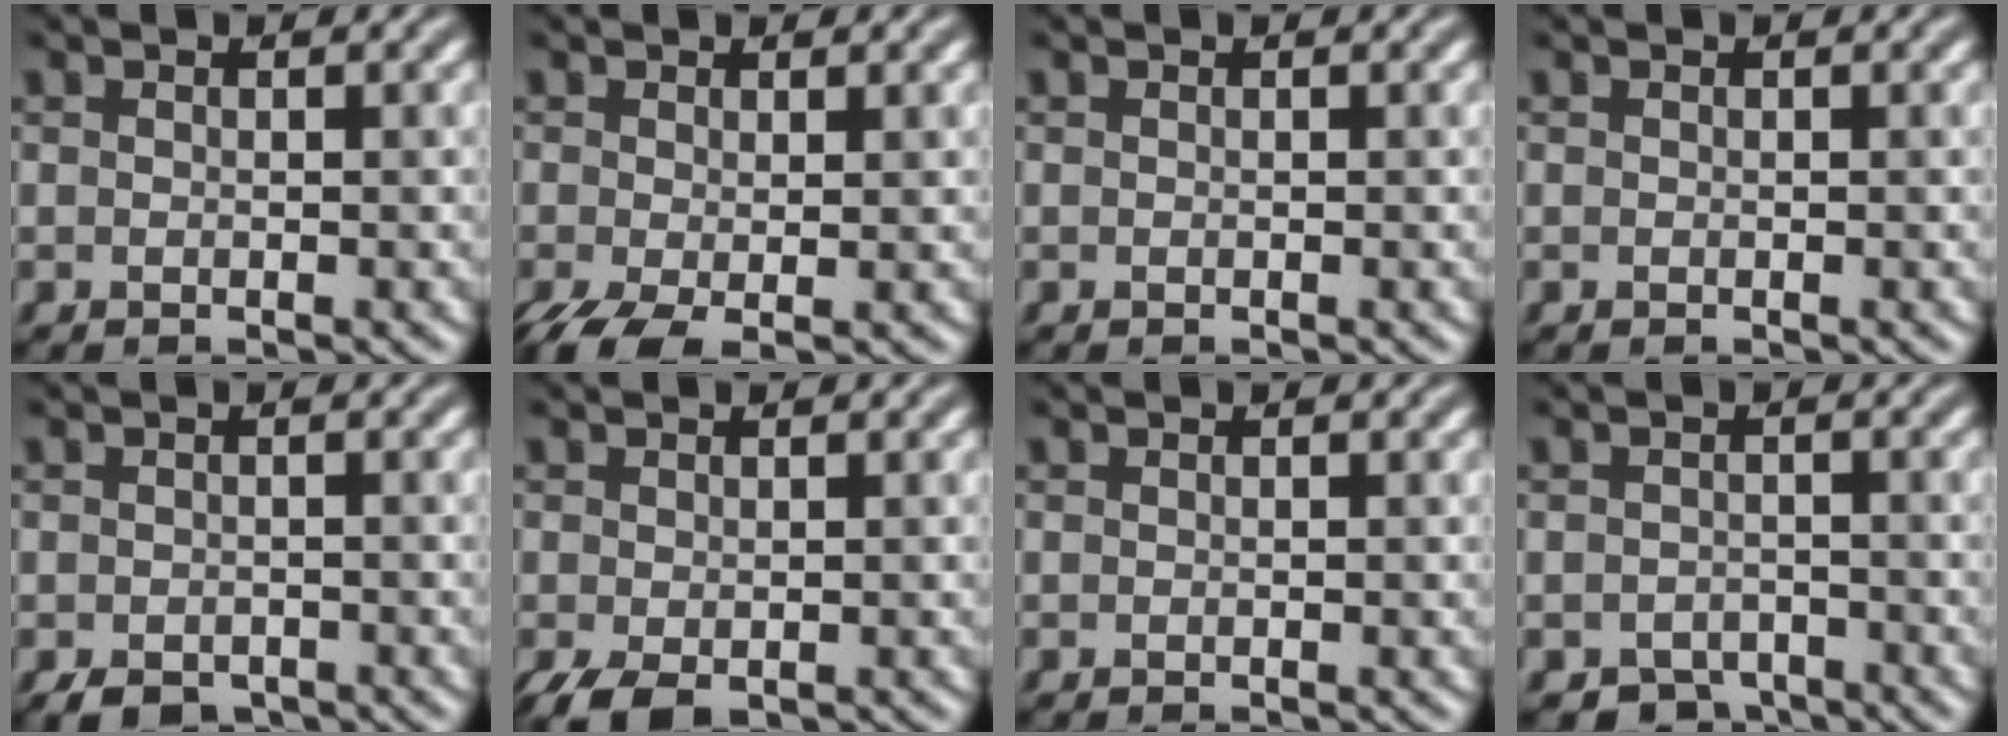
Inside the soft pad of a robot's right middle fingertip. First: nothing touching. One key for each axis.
{"total": 3.6, "fx": -1.4, "fy": 1.6, "fz": 2.9, "tx": -0.069, "ty": -0.012, "tz": -0.028}
{"total": 0.0}
{"total": 0.0}
{"total": 2.4, "fx": -1.6, "fy": 1.4, "fz": 1.2, "tx": -0.018, "ty": -0.008, "tz": -0.027}
{"total": 2.6, "fx": -1.2, "fy": 1.4, "fz": 1.8, "tx": -0.042, "ty": -0.012, "tz": -0.020}
{"total": 0.0}
{"total": 2.4, "fx": -2.0, "fy": 1.3, "fz": 0.4, "tx": 0.003, "ty": -0.003, "tz": -0.036}